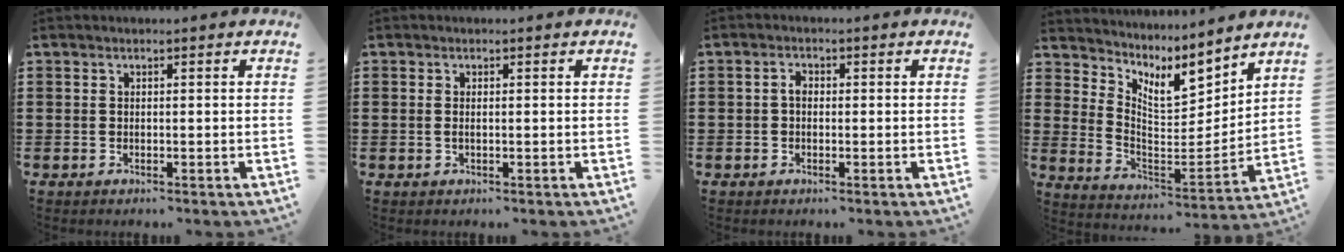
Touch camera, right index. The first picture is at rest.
{"total": 0.7, "force": [-0.1, 0.2, 0.7], "torque": [-0.015, -0.001, -0.002]}
{"total": 1.8, "force": [-0.2, 1.1, 1.5], "torque": [-0.036, 0.001, -0.007]}
{"total": 6.8, "force": [5.4, 2.7, 3.1], "torque": [-0.074, -0.052, 0.090]}